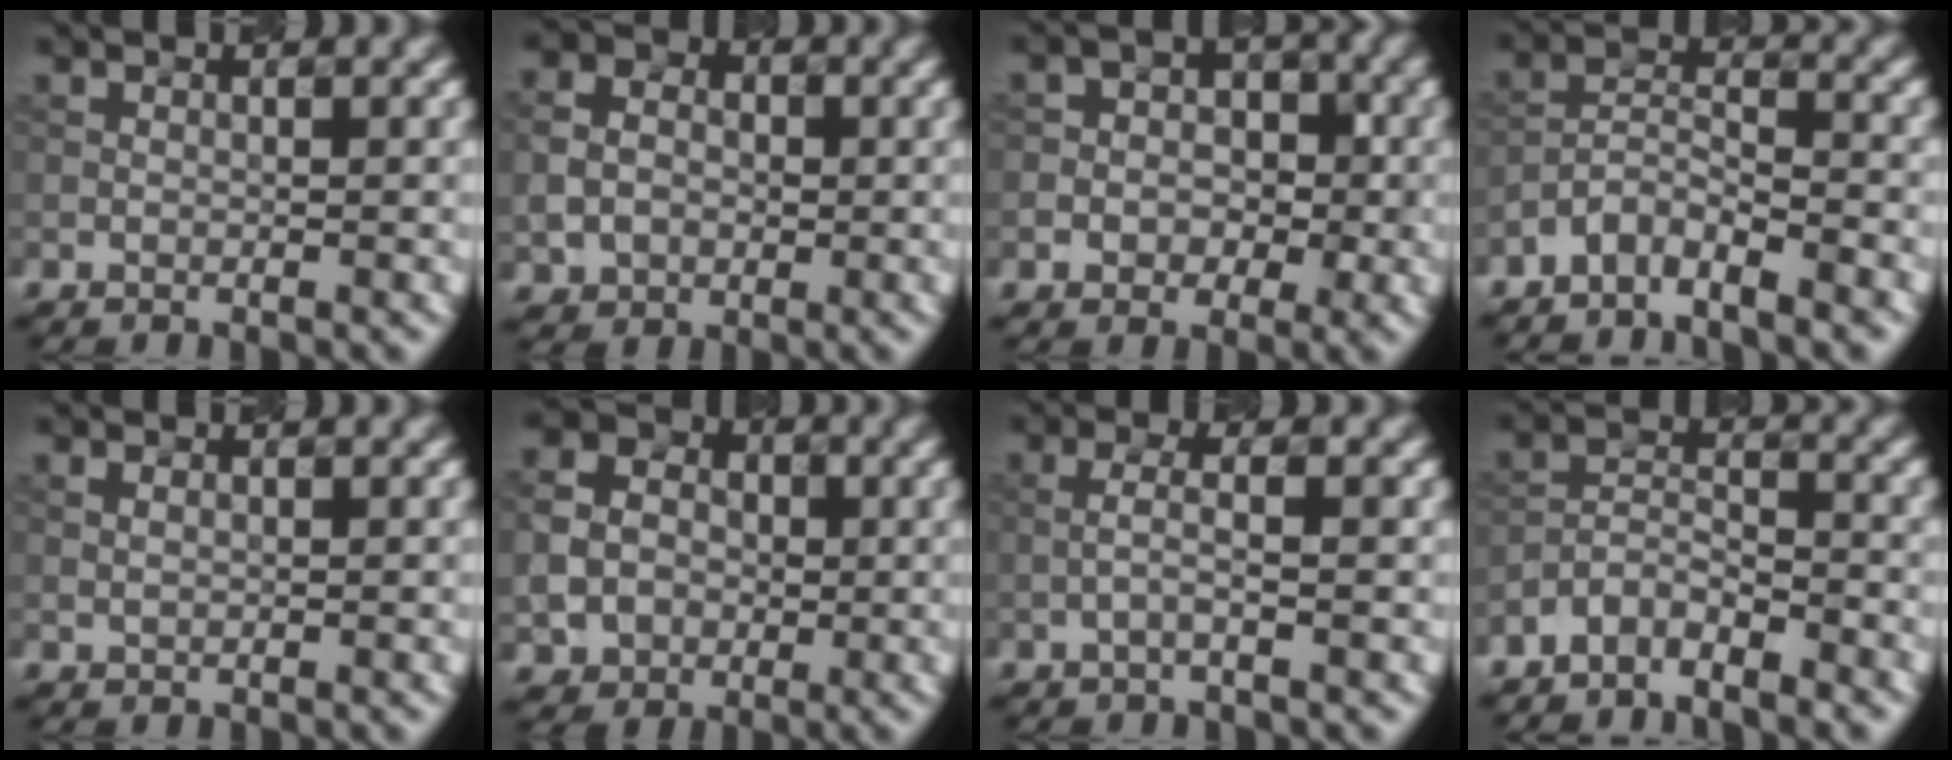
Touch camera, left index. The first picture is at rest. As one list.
[{"total": 3.6, "force": [-0.1, 3.3, 1.5], "torque": [-0.036, 0.003, -0.001]}, {"total": 3.2, "force": [-0.6, 2.8, 1.5], "torque": [-0.002, 0.005, -0.020]}, {"total": 3.3, "force": [-2.9, 0.8, 1.2], "torque": [-0.026, 0.010, -0.061]}, {"total": 0.7, "force": [0.4, 0.5, 0.2], "torque": [-0.003, -0.003, 0.011]}, {"total": 4.9, "force": [-0.4, 4.5, 1.9], "torque": [-0.040, 0.001, -0.007]}, {"total": 1.6, "force": [-0.5, 0.1, 1.5], "torque": [-0.035, 0.012, -0.011]}, {"total": 2.9, "force": [-2.6, 0.9, 0.7], "torque": [-0.016, 0.011, -0.054]}]